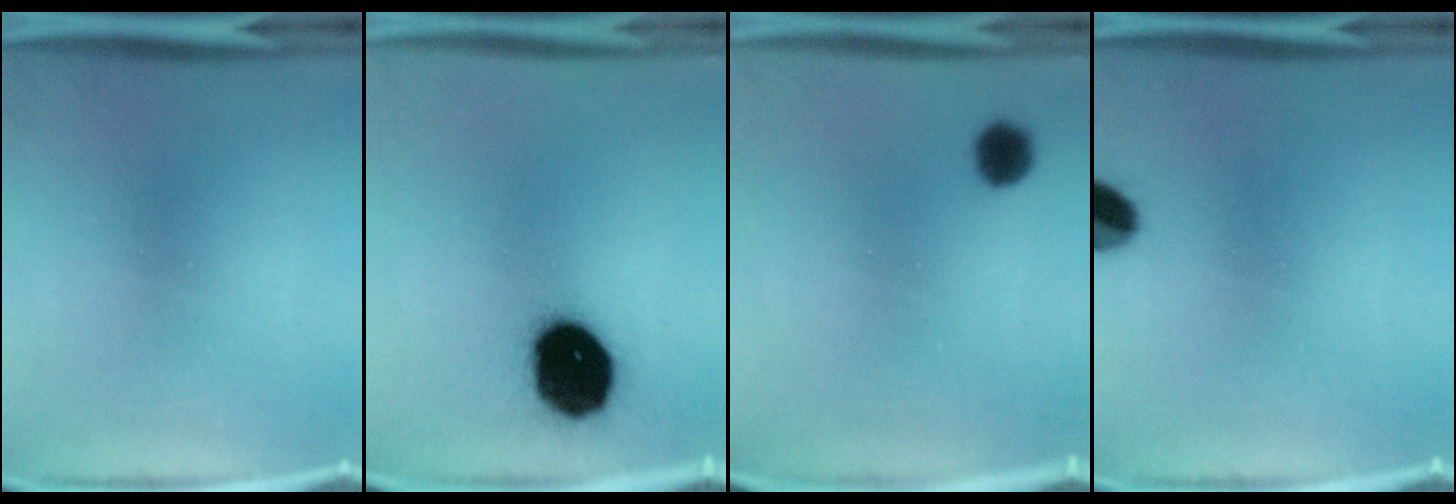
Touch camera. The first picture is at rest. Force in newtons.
{"total": 18.8}
{"total": 4.1}
{"total": 7.2}